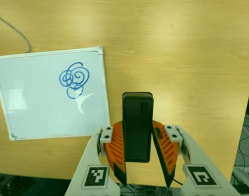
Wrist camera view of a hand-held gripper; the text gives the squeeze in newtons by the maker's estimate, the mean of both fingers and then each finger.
{"total": 5.8, "left": 5.0, "right": 6.6}